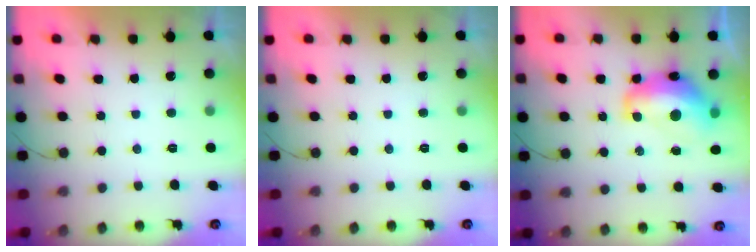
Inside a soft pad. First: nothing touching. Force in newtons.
{"total": 0.0}
{"total": 14.3, "press": 14.2, "slide": 1.6}